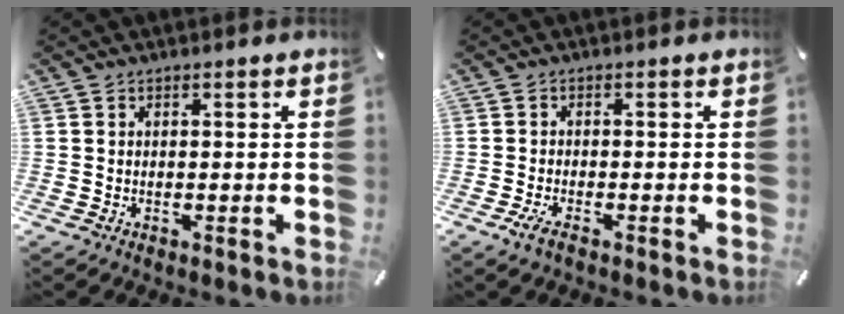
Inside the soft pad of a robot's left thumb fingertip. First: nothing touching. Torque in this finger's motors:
{"motor_torque": [0.07, 0.07, 0.06, -0.04, 0.02]}